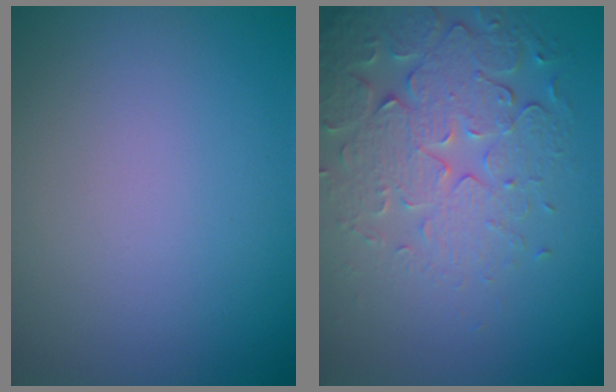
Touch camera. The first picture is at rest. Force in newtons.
{"total": 5.9, "press": 4.8, "slide": 3.4}